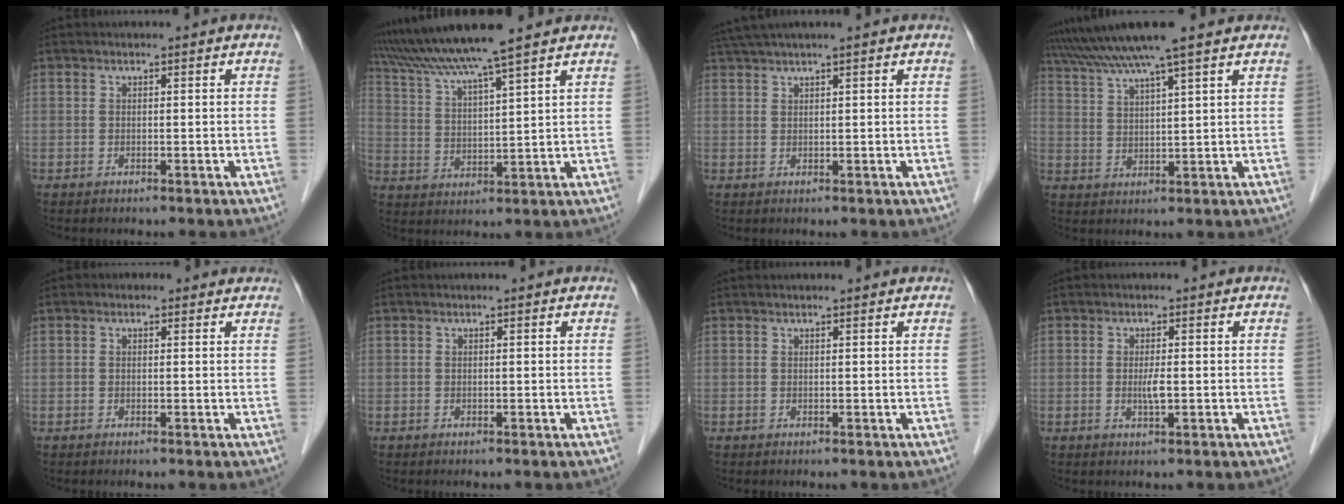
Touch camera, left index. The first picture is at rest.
{"total": 11.9, "force": [10.1, -1.3, 6.2], "torque": [-0.116, 0.021, 0.177]}
{"total": 4.8, "force": [3.9, -0.8, 2.7], "torque": [-0.047, 0.033, 0.074]}
{"total": 10.0, "force": [8.3, -1.1, 5.4], "torque": [-0.103, 0.029, 0.138]}
{"total": 0.9, "force": [0.4, 0.7, 0.3], "torque": [-0.006, 0.004, -0.001]}
{"total": 0.0}
{"total": 0.9, "force": [0.9, 0.0, 0.2], "torque": [-0.007, 0.007, 0.012]}
{"total": 2.0, "force": [-0.3, 0.2, 2.0], "torque": [-0.041, -0.003, -0.003]}